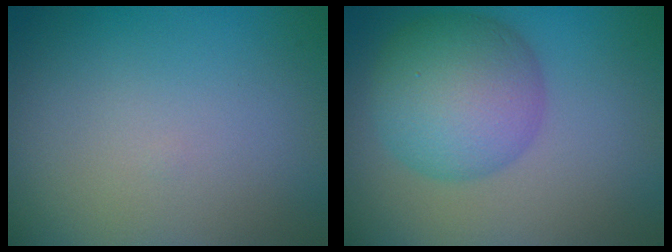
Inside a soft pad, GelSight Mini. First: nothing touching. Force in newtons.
{"total": 7.5, "press": 7.5, "slide": 0.2}